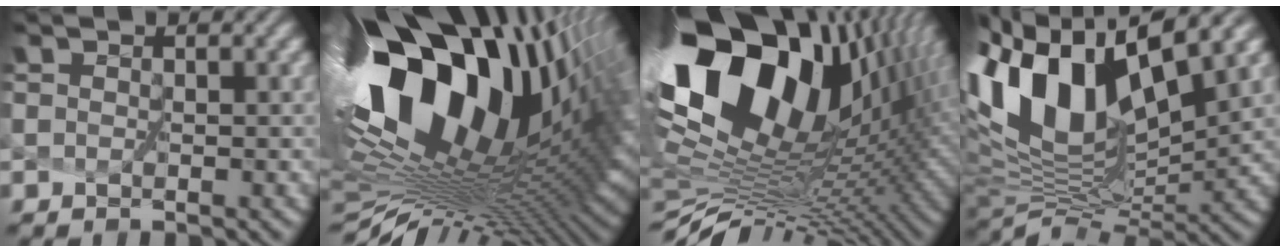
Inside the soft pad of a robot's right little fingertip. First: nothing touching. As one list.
[{"total": 17.9, "force": [5.6, 8.0, 14.9], "torque": [-0.241, 0.008, 0.119]}, {"total": 18.3, "force": [4.4, 9.8, 14.8], "torque": [-0.274, 0.003, 0.088]}, {"total": 13.4, "force": [5.5, 5.1, 11.1], "torque": [-0.228, 0.010, 0.110]}]